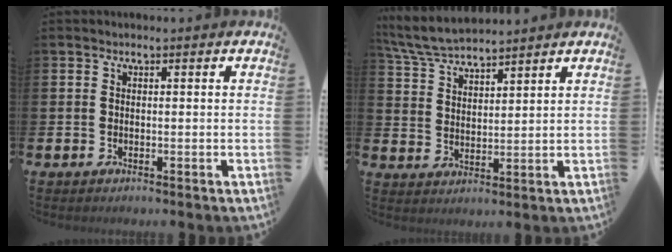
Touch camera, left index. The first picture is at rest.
{"total": 6.0, "force": [5.8, 0.9, 1.4], "torque": [-0.047, -0.023, 0.106]}